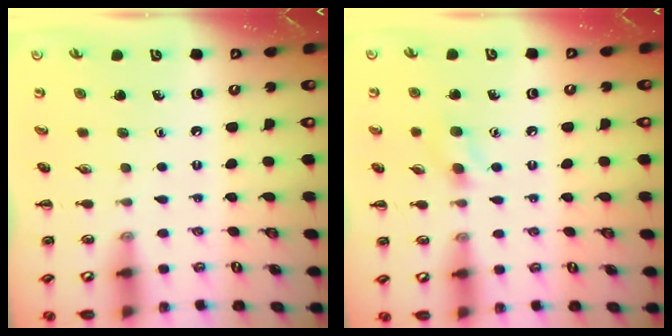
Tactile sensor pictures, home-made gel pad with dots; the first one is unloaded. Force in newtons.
{"total": 5.1, "press": 4.8, "slide": 1.7}